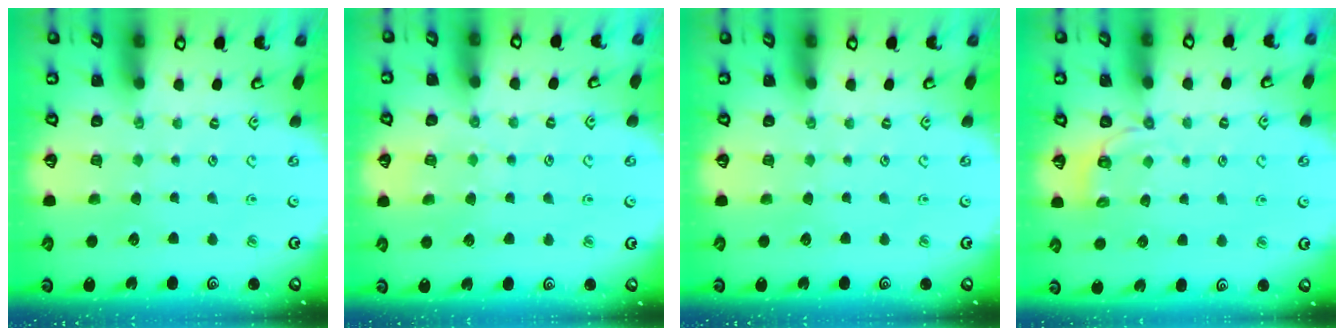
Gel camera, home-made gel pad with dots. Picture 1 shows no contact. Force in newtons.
{"total": 6.6, "press": 6.6, "slide": 0.5}
{"total": 0.0}
{"total": 3.0, "press": 1.8, "slide": 2.4}